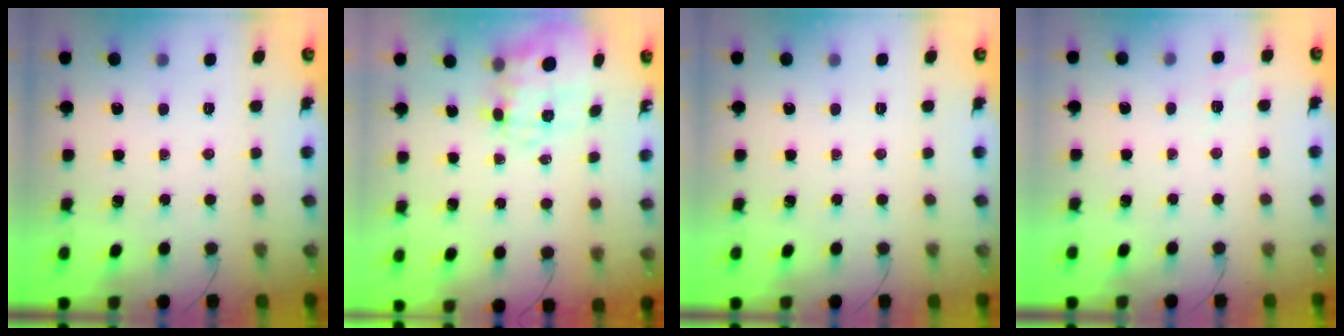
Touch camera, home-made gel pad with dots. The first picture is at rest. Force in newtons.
{"total": 9.3, "press": 9.2, "slide": 1.4}
{"total": 0.0}
{"total": 7.8, "press": 7.6, "slide": 1.8}